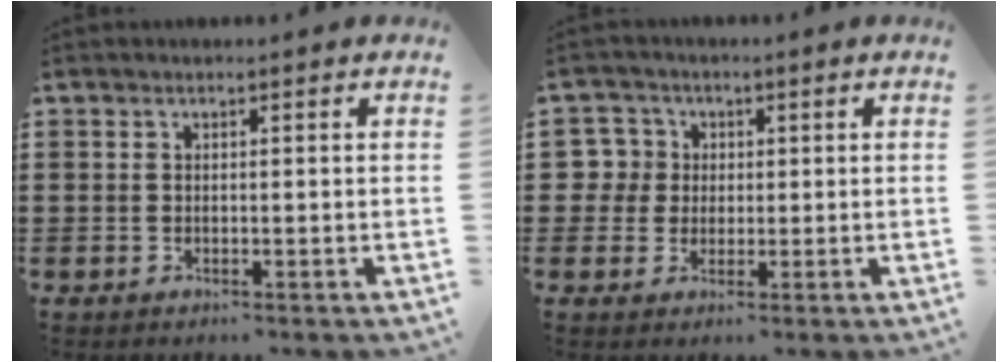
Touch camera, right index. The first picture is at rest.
{"total": 4.7, "force": [0.7, 4.6, 0.4], "torque": [-0.032, 0.015, 0.013]}